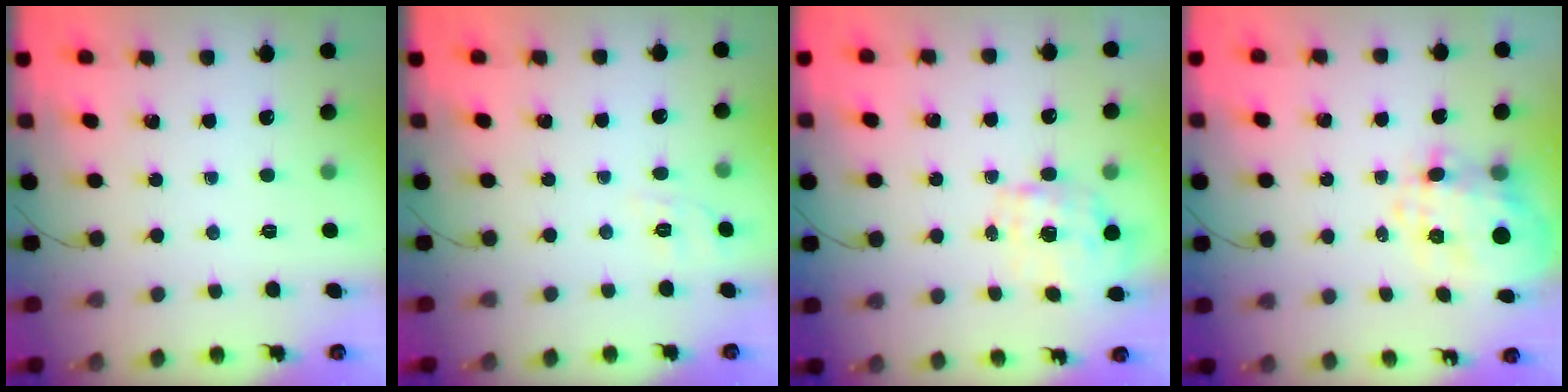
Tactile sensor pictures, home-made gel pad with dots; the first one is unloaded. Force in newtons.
{"total": 5.3, "press": 4.8, "slide": 2.2}
{"total": 1.8, "press": 1.7, "slide": 0.6}
{"total": 8.0, "press": 7.7, "slide": 2.1}